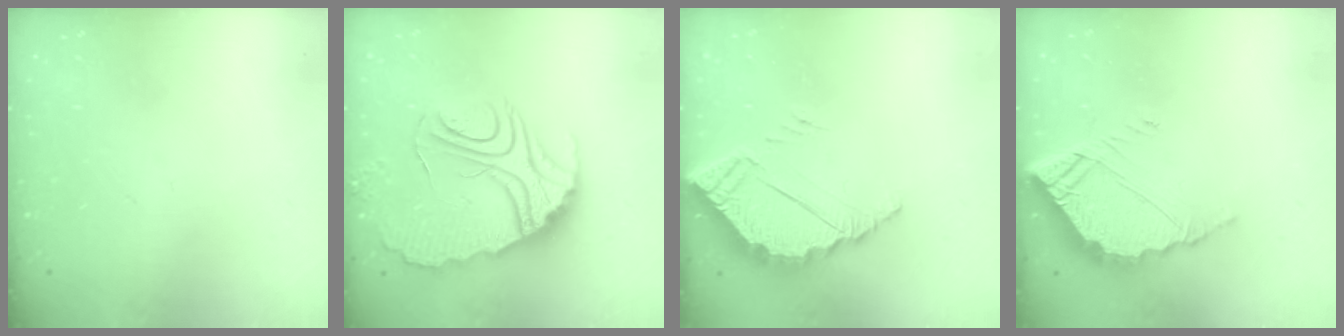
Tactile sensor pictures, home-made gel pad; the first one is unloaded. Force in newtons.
{"total": 15.2, "press": 15.1, "slide": 1.4}
{"total": 5.8, "press": 5.8, "slide": 0.1}
{"total": 8.0, "press": 7.9, "slide": 0.5}